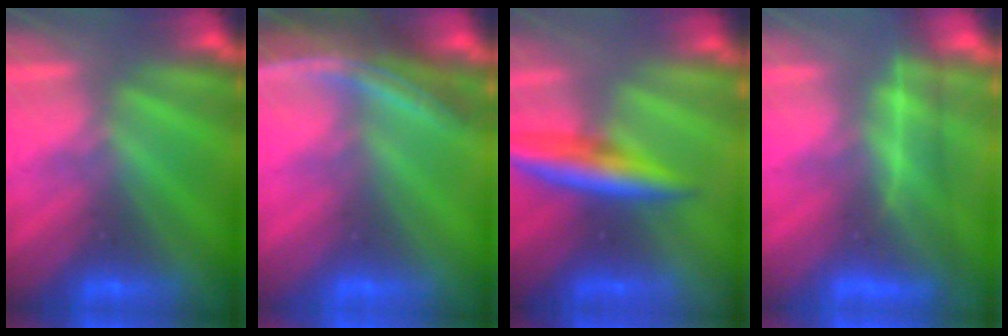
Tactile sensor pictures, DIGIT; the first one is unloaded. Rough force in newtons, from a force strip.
{"total": 4.0}
{"total": 8.1}
{"total": 3.8}